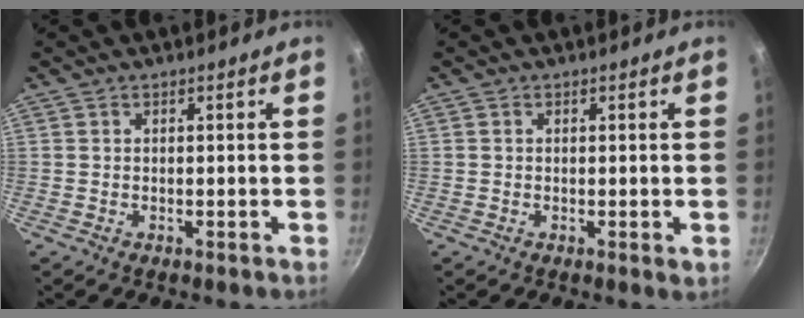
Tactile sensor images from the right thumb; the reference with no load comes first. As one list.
[{"total": 0.9, "force": [0.1, 0.5, 0.7], "torque": [-0.011, -0.001, -0.001]}]